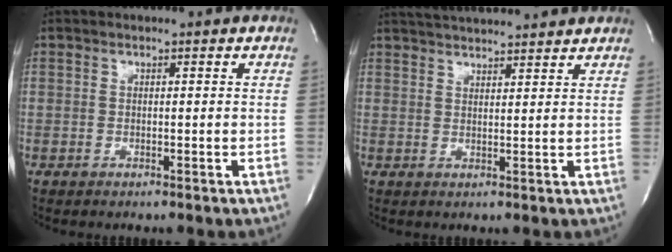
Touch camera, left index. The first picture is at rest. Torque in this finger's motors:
{"motor_torque": [0.01, -0.11, 0.24, 0.12]}